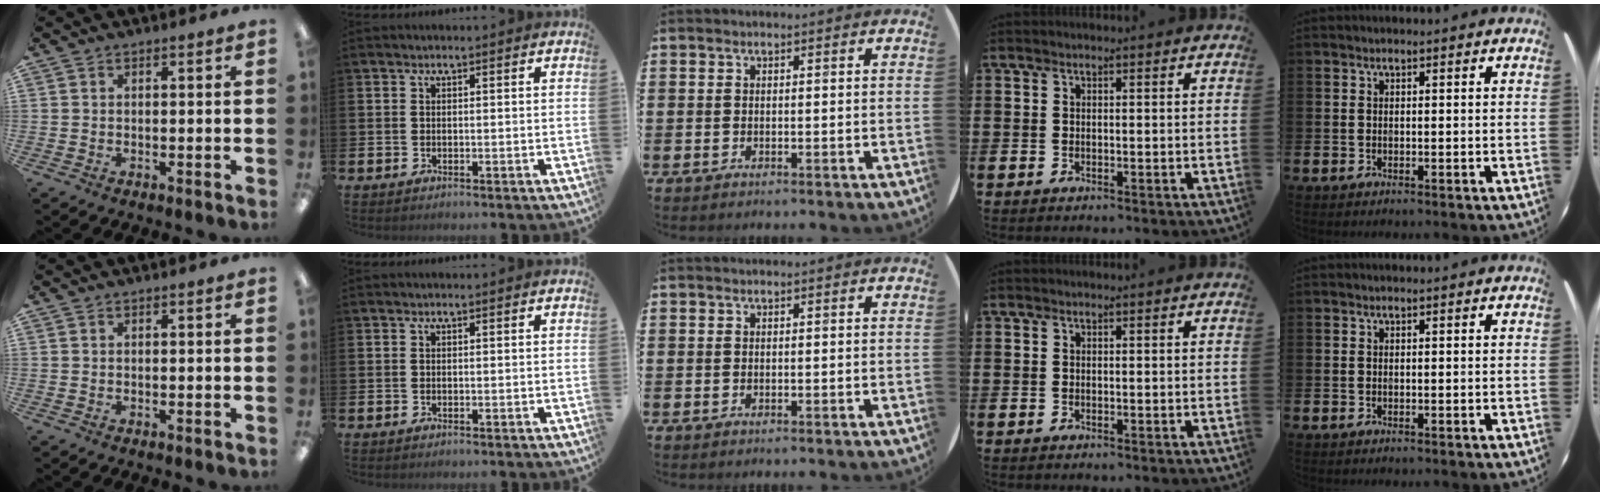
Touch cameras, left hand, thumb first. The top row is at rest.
{}